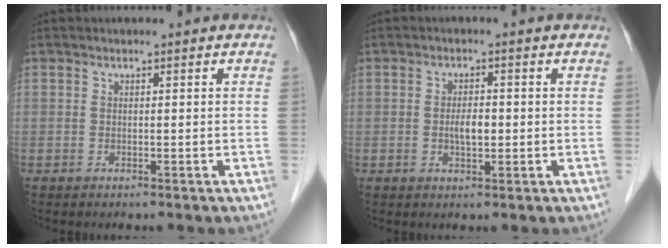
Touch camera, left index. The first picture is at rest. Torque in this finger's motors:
{"motor_torque": [0.64, 0.50, 0.04, 0.01]}